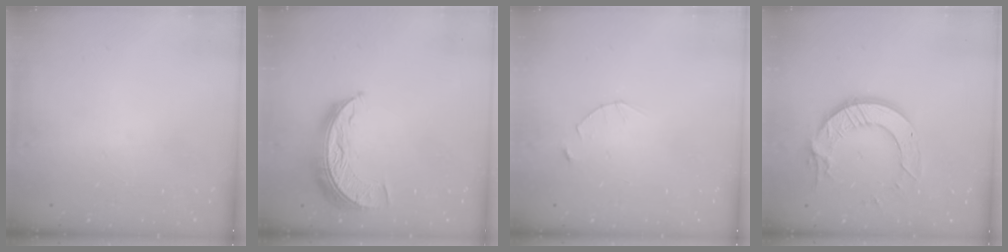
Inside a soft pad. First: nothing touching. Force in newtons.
{"total": 9.5, "press": 9.5, "slide": 0.5}
{"total": 2.5, "press": 2.4, "slide": 0.3}
{"total": 12.7, "press": 12.6, "slide": 1.2}